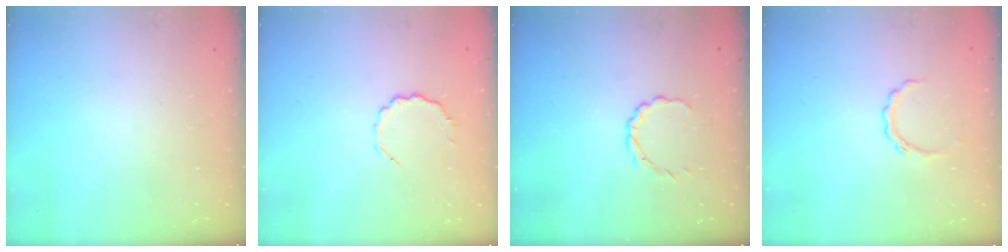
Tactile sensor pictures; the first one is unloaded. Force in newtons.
{"total": 5.3, "press": 5.2, "slide": 1.1}
{"total": 2.8, "press": 2.7, "slide": 0.9}
{"total": 4.4, "press": 4.4, "slide": 0.2}